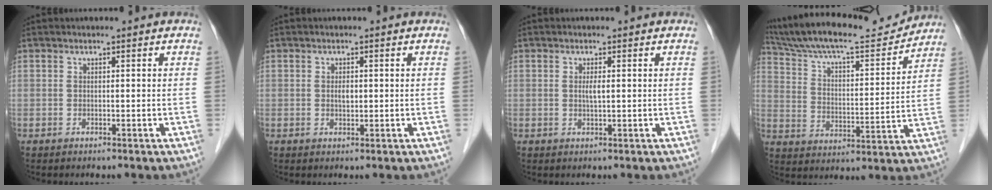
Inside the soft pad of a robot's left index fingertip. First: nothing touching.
{"total": 1.4, "force": [-0.9, 0.6, 0.9], "torque": [-0.014, -0.006, -0.015]}
{"total": 1.4, "force": [-0.8, 0.1, 1.1], "torque": [-0.025, -0.007, -0.015]}
{"total": 18.3, "force": [16.7, 2.7, 7.1], "torque": [-0.131, 0.006, 0.260]}